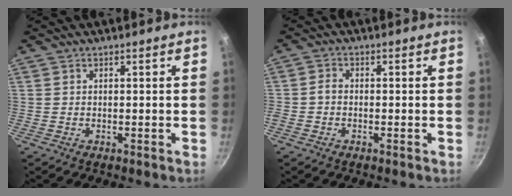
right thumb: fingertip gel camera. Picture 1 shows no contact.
{"total": 1.8, "force": [-0.5, 1.3, 1.0], "torque": [-0.021, 0.011, -0.015]}